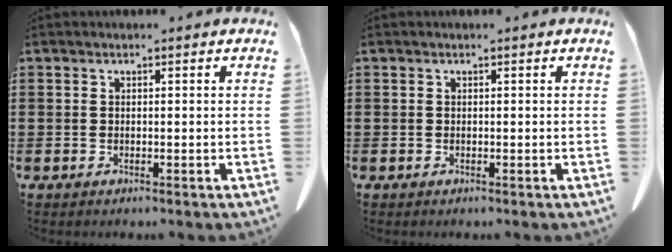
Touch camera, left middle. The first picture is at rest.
{"total": 0.0}